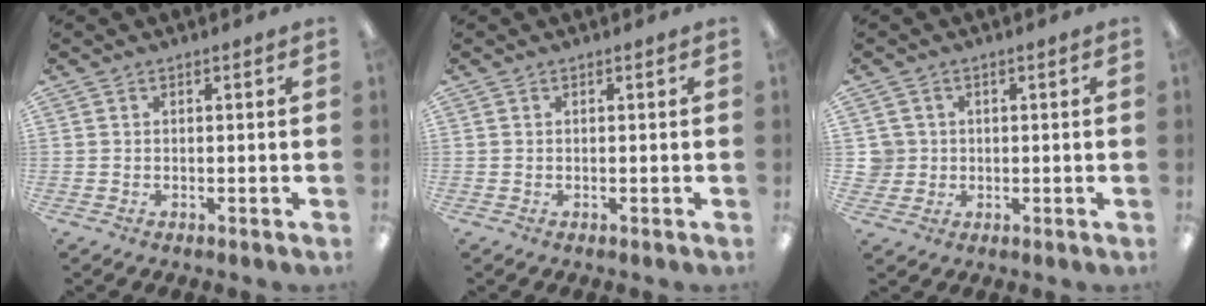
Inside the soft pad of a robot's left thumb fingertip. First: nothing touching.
{"total": 0.0}
{"total": 3.7, "force": [0.6, 3.6, 0.2], "torque": [-0.007, 0.004, 0.010]}